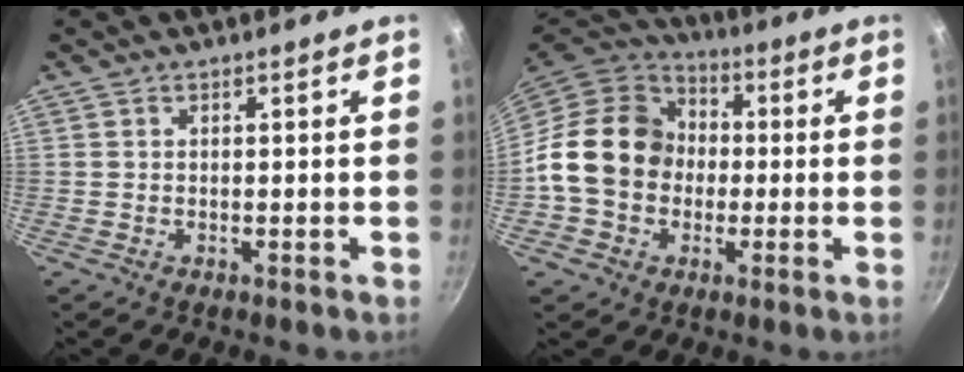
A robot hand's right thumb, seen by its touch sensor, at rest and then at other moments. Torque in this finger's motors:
{"motor_torque": [0.76, 3.04, 1.04, -0.86, 0.53]}